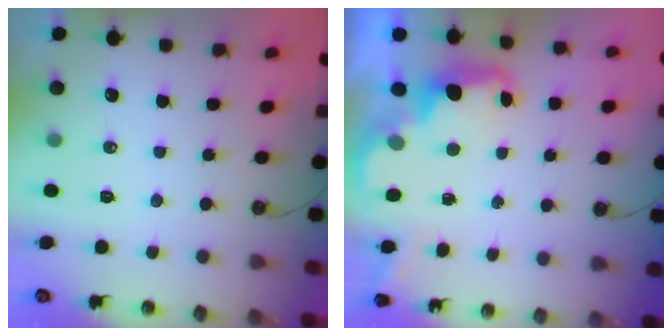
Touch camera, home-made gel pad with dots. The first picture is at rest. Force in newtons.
{"total": 2.6, "press": 2.6, "slide": 0.5}